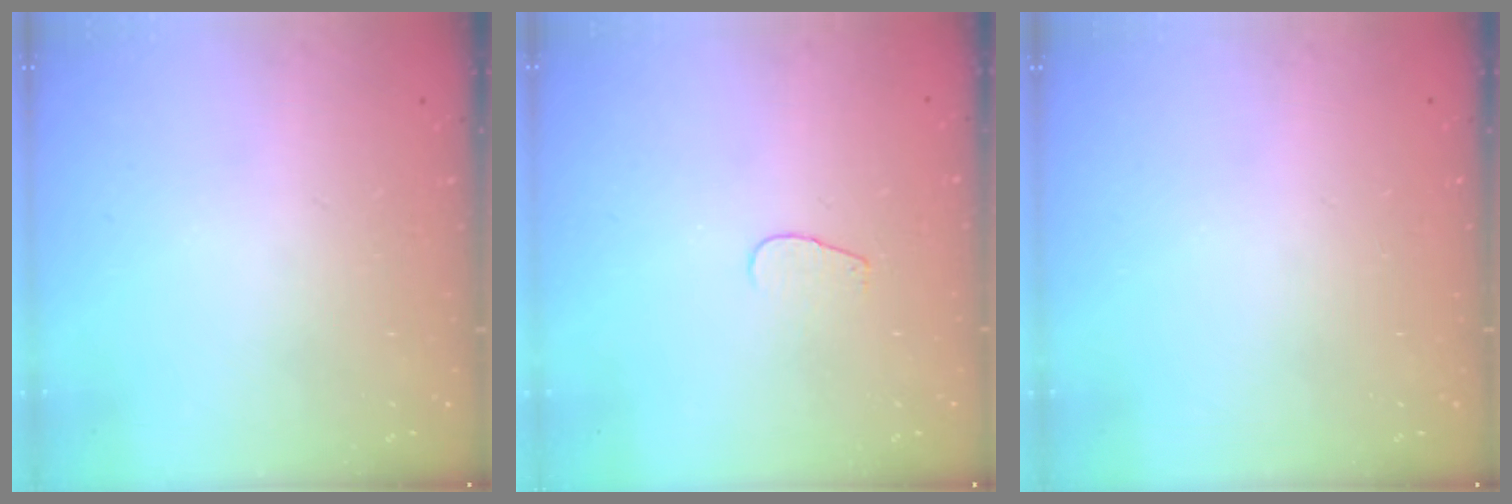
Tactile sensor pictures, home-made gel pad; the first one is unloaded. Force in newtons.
{"total": 2.8, "press": 2.8, "slide": 0.2}
{"total": 0.0}